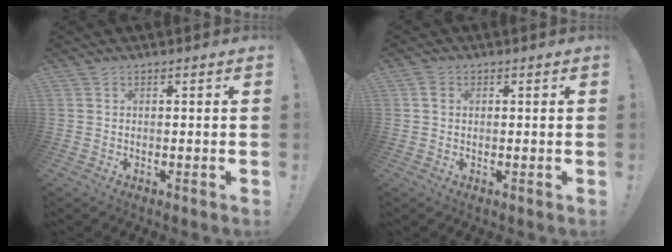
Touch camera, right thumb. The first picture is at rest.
{"total": 1.6, "force": [0.4, 1.3, 0.8], "torque": [-0.009, 0.002, 0.006]}